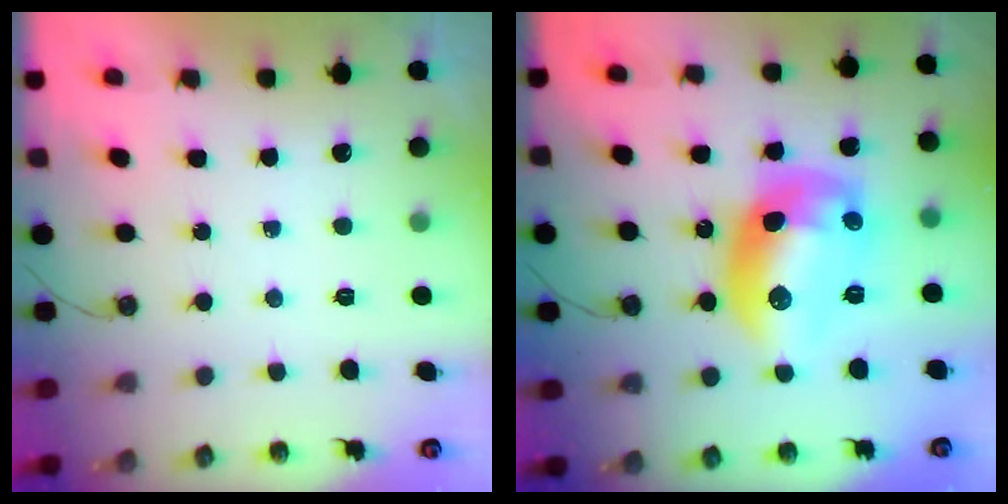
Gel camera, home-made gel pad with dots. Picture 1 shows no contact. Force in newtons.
{"total": 16.3, "press": 16.3, "slide": 1.4}